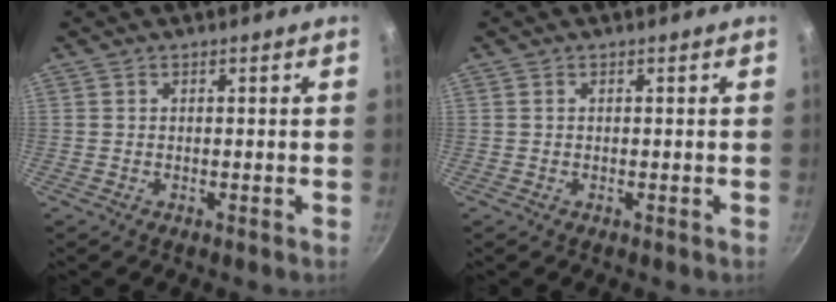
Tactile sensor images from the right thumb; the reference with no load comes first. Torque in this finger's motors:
{"motor_torque": [0.34, -0.06, 0.26, 0.04, -0.01]}